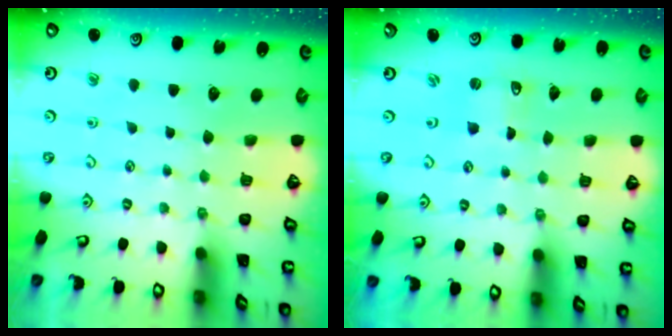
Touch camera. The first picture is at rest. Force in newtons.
{"total": 1.2, "press": 1.2, "slide": 0.1}